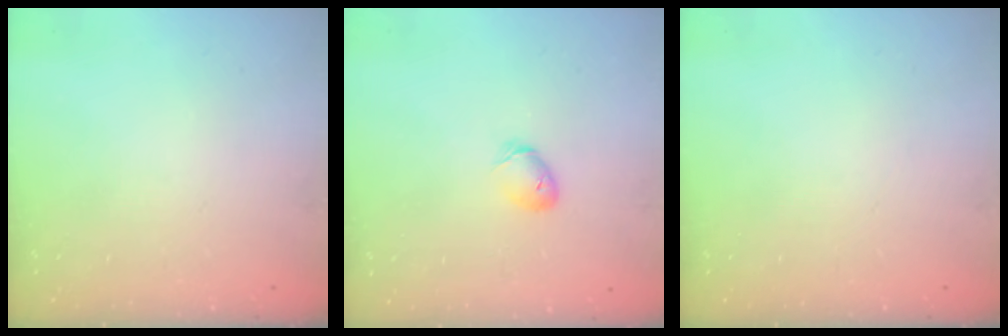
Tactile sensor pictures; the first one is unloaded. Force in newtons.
{"total": 5.5, "press": 5.4, "slide": 1.0}
{"total": 0.0}